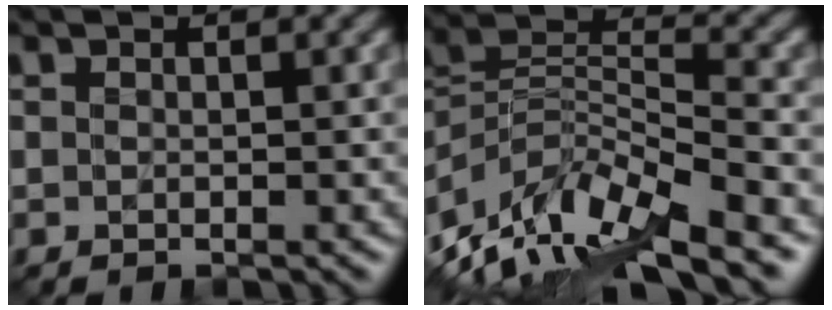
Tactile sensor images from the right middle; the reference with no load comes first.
{"total": 11.2, "force": [-7.8, 3.8, 7.0], "torque": [-0.139, 0.009, -0.147]}